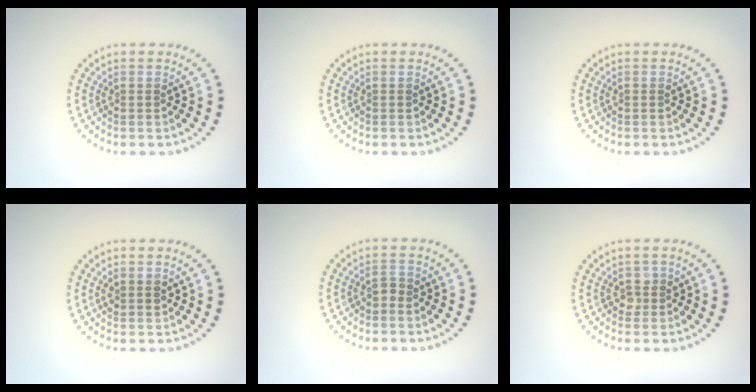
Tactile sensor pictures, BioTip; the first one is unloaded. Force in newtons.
{"total": 0.0}
{"total": 0.0}
{"total": 1.0, "press": 0.9, "slide": 0.3}
{"total": 0.8, "press": 0.8, "slide": 0.2}
{"total": 1.1, "press": 1.1, "slide": 0.3}